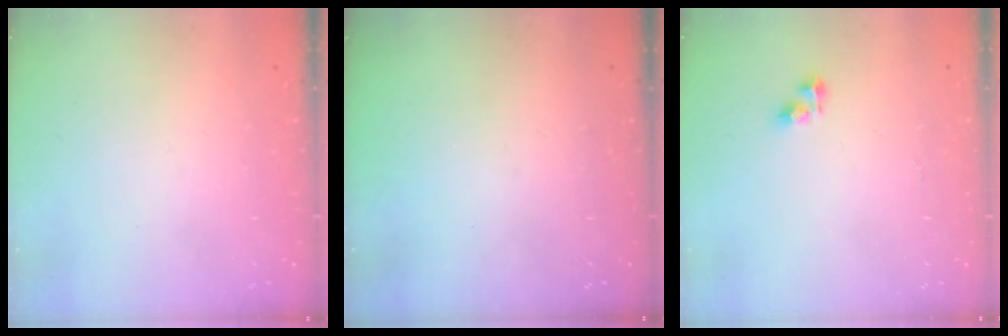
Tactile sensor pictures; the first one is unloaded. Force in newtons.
{"total": 0.0}
{"total": 3.3, "press": 3.3, "slide": 0.3}